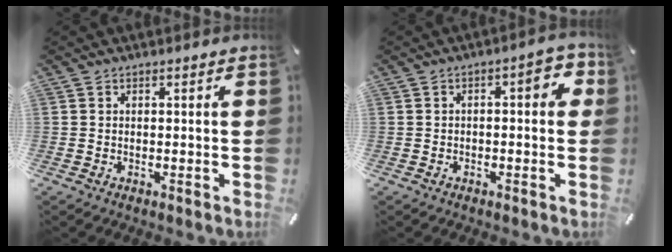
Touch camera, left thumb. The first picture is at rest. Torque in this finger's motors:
{"motor_torque": [-0.06, 0.34, 0.36, -0.34, 0.03]}